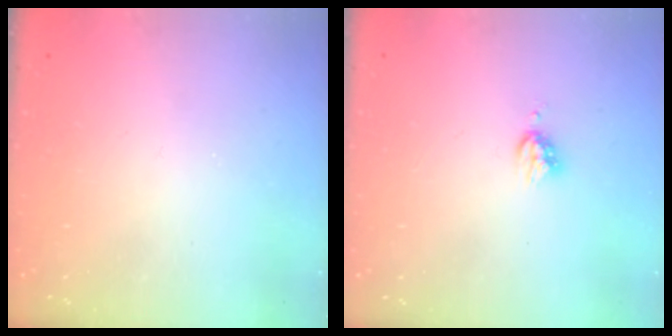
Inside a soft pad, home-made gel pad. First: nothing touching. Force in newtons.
{"total": 4.2, "press": 4.2, "slide": 0.6}